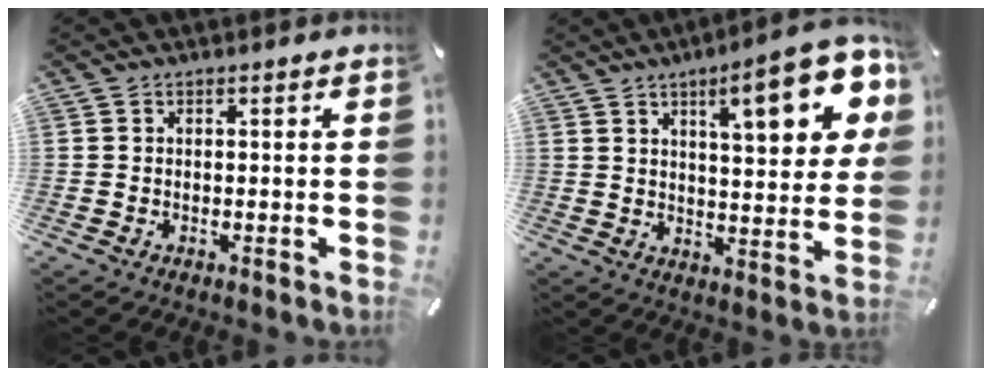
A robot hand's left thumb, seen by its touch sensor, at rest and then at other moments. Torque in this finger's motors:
{"motor_torque": [2.50, 2.51, 1.60, -1.17, 0.22]}